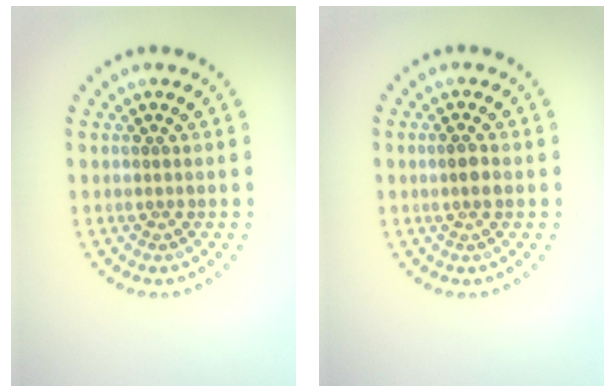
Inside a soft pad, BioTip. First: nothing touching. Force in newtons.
{"total": 1.4, "press": 1.3, "slide": 0.6}